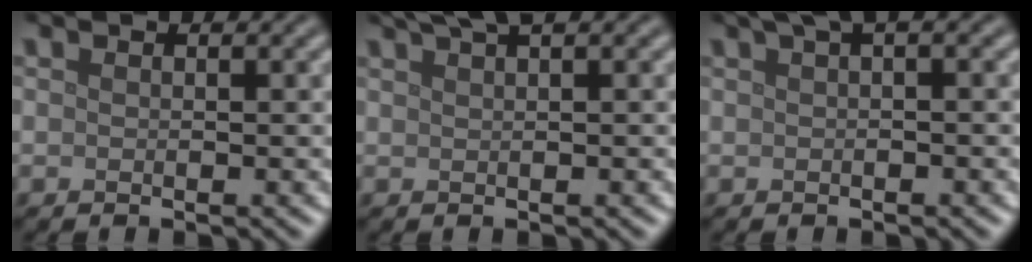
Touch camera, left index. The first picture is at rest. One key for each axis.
{"total": 2.8, "fx": 2.1, "fy": 0.4, "fz": 1.8, "tx": -0.018, "ty": 0.009, "tz": 0.034}
{"total": 2.5, "fx": 1.2, "fy": 0.5, "fz": 2.2, "tx": -0.030, "ty": 0.008, "tz": 0.017}